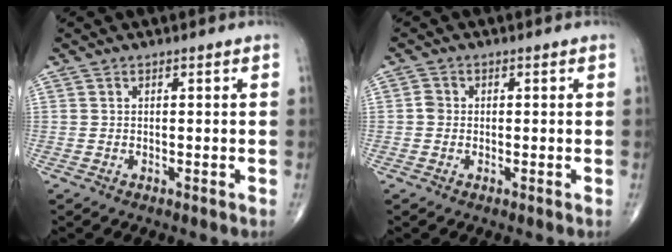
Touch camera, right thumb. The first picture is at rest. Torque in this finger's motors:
{"motor_torque": [0.04, 0.02, 0.33, 0.12, -0.01]}